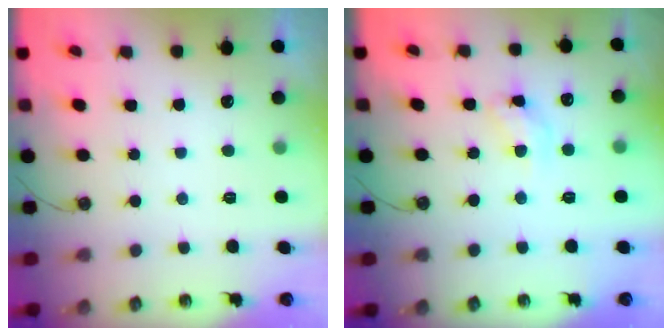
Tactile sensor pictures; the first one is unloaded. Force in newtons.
{"total": 10.3, "press": 10.3, "slide": 0.6}